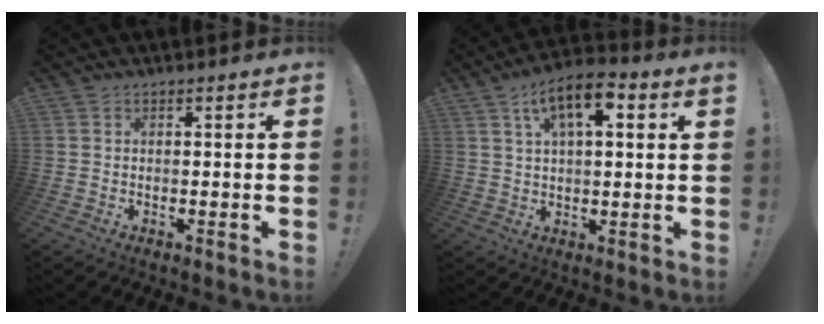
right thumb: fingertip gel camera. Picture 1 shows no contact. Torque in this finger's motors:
{"motor_torque": [0.18, 0.38, 0.21, 0.21, 0.07]}